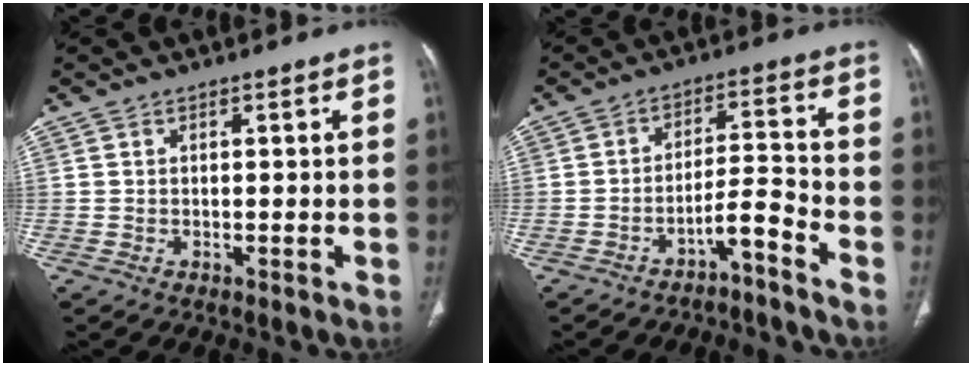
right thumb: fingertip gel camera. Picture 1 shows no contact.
{"total": 5.2, "force": [-4.2, 0.4, 3.0], "torque": [-0.054, 0.060, -0.069]}